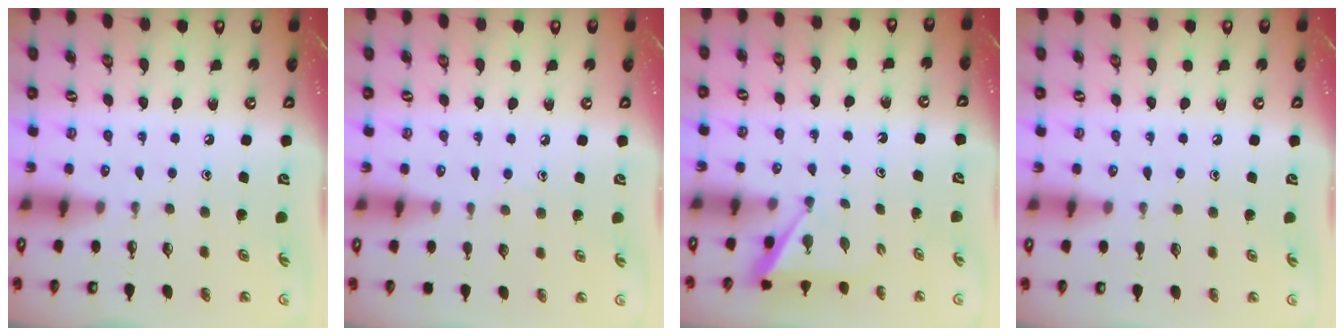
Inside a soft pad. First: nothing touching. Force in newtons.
{"total": 4.1, "press": 4.0, "slide": 0.5}
{"total": 3.0, "press": 3.0, "slide": 0.3}
{"total": 3.5, "press": 3.5, "slide": 0.3}